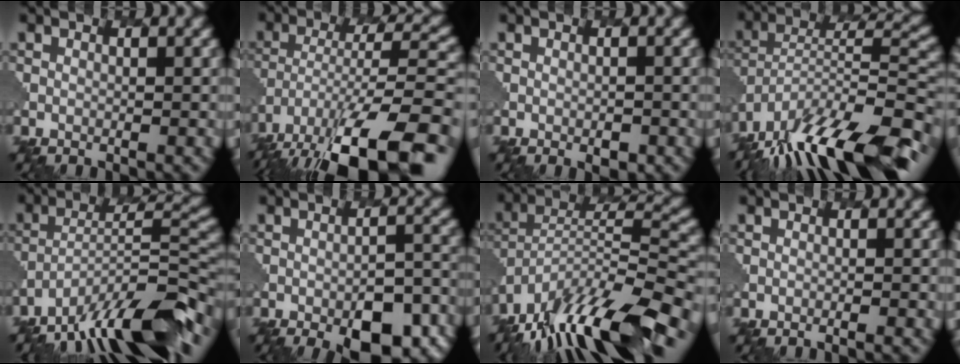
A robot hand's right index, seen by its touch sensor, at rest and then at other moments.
{"total": 15.9, "force": [-10.9, 4.8, 10.5], "torque": [-0.201, -0.009, -0.175]}
{"total": 1.1, "force": [-0.4, 0.7, 0.7], "torque": [-0.010, -0.001, -0.004]}
{"total": 15.2, "force": [-11.1, 4.2, 9.5], "torque": [-0.173, 0.014, -0.187]}
{"total": 12.5, "force": [-8.6, 2.9, 8.6], "torque": [-0.135, 0.007, -0.155]}
{"total": 8.5, "force": [-5.2, 2.9, 6.1], "torque": [-0.080, -0.003, -0.066]}
{"total": 14.7, "force": [-10.5, 4.1, 9.4], "torque": [-0.175, 0.023, -0.183]}
{"total": 0.9, "force": [-0.8, 0.1, 0.5], "torque": [0.005, 0.004, -0.016]}